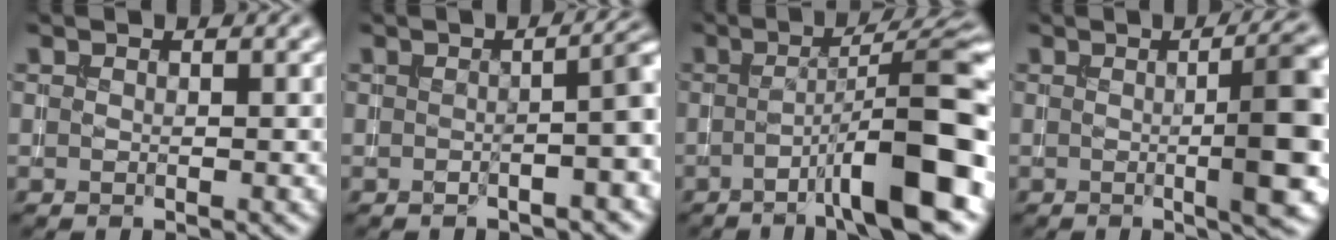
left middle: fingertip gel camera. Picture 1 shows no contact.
{"total": 4.6, "force": [-0.7, 1.4, 4.4], "torque": [-0.023, 0.013, -0.007]}
{"total": 10.2, "force": [-2.8, 1.3, 9.7], "torque": [-0.122, 0.020, -0.051]}
{"total": 7.6, "force": [-0.1, 1.5, 7.4], "torque": [-0.081, 0.004, 0.000]}